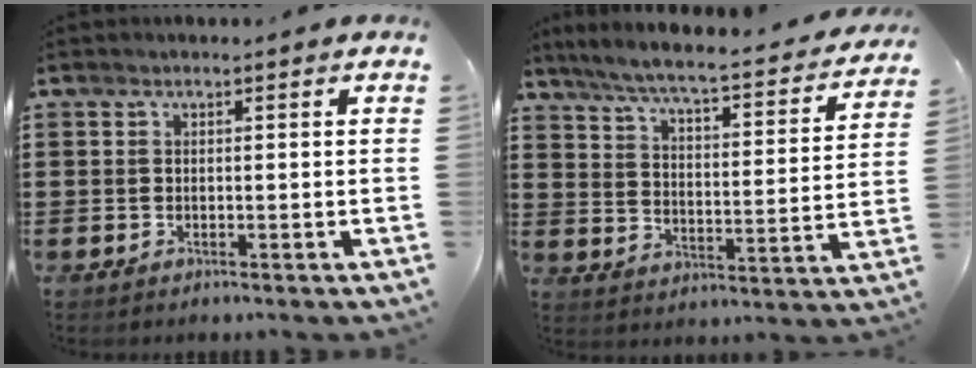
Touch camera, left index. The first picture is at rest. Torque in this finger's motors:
{"motor_torque": [1.34, -0.79, 0.26, 0.13]}